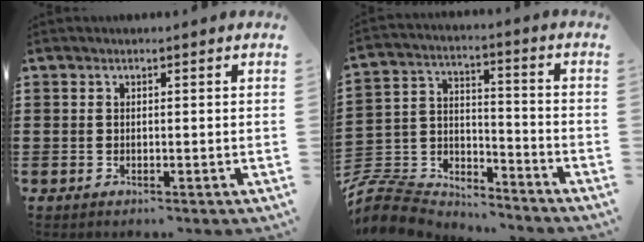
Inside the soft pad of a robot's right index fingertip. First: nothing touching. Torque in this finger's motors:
{"motor_torque": [-1.71, 0.43, -1.05, -0.21]}